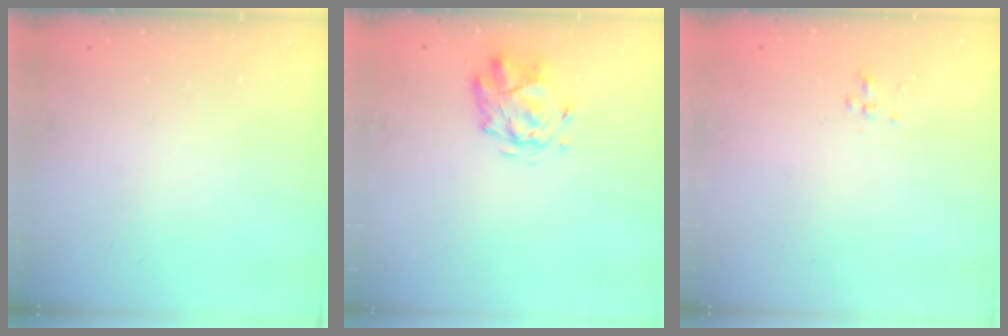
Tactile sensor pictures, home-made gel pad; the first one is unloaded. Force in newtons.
{"total": 2.8, "press": 2.4, "slide": 1.3}
{"total": 2.0, "press": 1.8, "slide": 0.9}